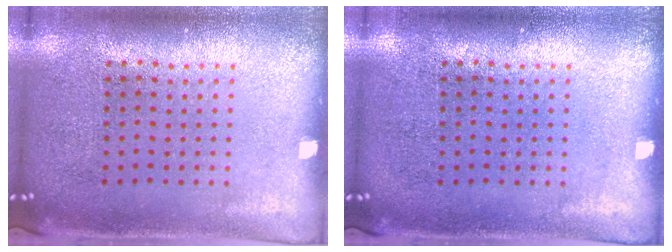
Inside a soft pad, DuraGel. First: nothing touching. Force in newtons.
{"total": 0.0}